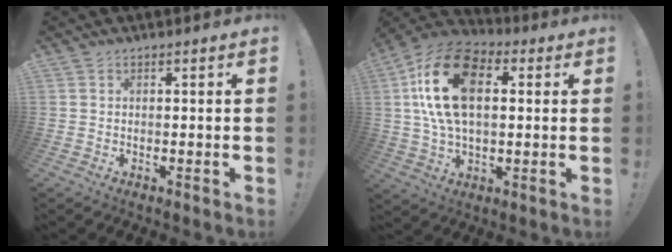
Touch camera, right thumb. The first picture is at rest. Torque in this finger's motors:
{"motor_torque": [1.98, 3.03, 1.62, -0.09, 0.34]}